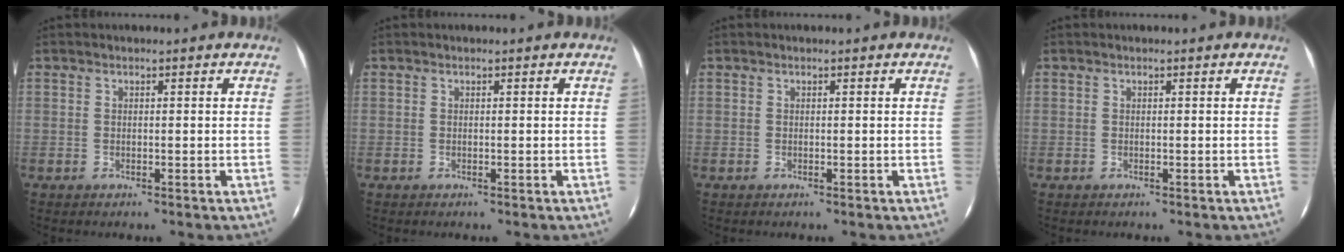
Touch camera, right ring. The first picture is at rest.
{"total": 0.0}
{"total": 0.0}
{"total": 0.0}